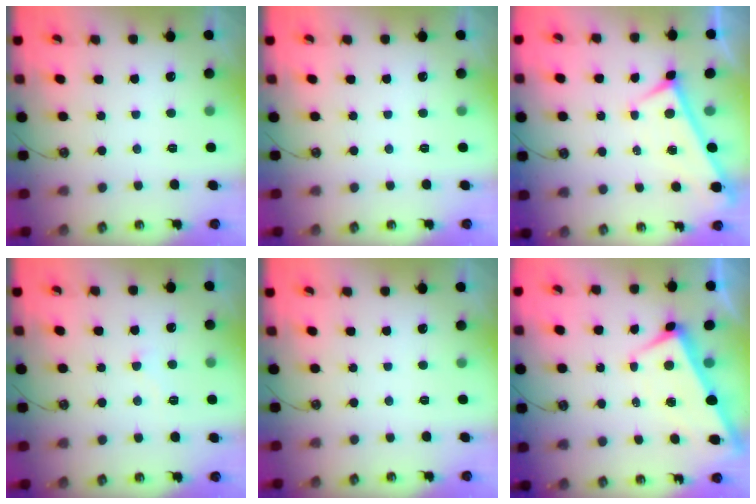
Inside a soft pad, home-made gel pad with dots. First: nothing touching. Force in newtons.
{"total": 0.0}
{"total": 0.0}
{"total": 2.5, "press": 2.5, "slide": 0.4}
{"total": 0.0}
{"total": 0.9, "press": 0.7, "slide": 0.5}